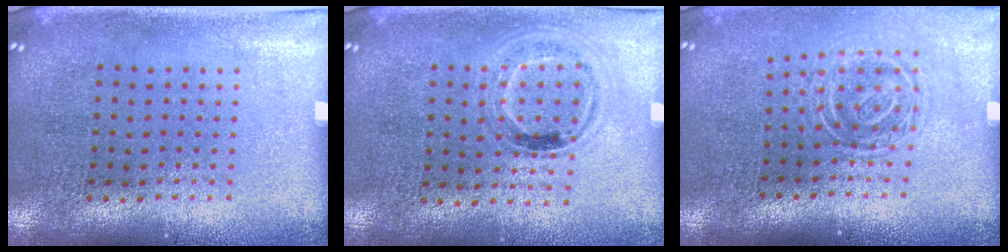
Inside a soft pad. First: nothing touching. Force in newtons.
{"total": 1.0, "press": 0.9, "slide": 0.5}
{"total": 1.7, "press": 1.2, "slide": 1.1}